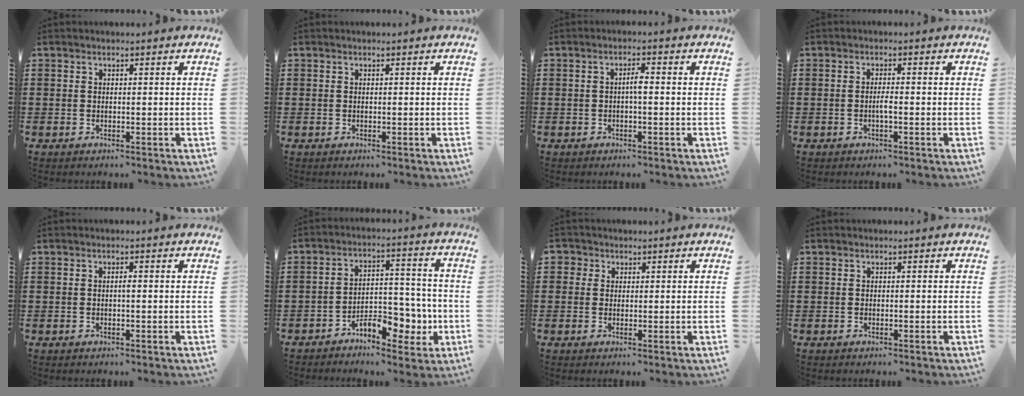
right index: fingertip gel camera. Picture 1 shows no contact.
{"total": 0.0}
{"total": 2.1, "force": [-0.3, 0.5, 2.0], "torque": [-0.038, 0.004, -0.006]}
{"total": 1.7, "force": [-0.5, 0.1, 1.6], "torque": [-0.038, -0.004, -0.011]}
{"total": 0.7, "force": [-0.1, 0.1, 0.7], "torque": [-0.013, -0.004, -0.001]}
{"total": 7.5, "force": [-4.1, 4.2, 4.7], "torque": [-0.057, 0.020, -0.075]}
{"total": 1.6, "force": [0.6, 1.5, 0.1], "torque": [-0.010, 0.009, 0.009]}
{"total": 0.0}